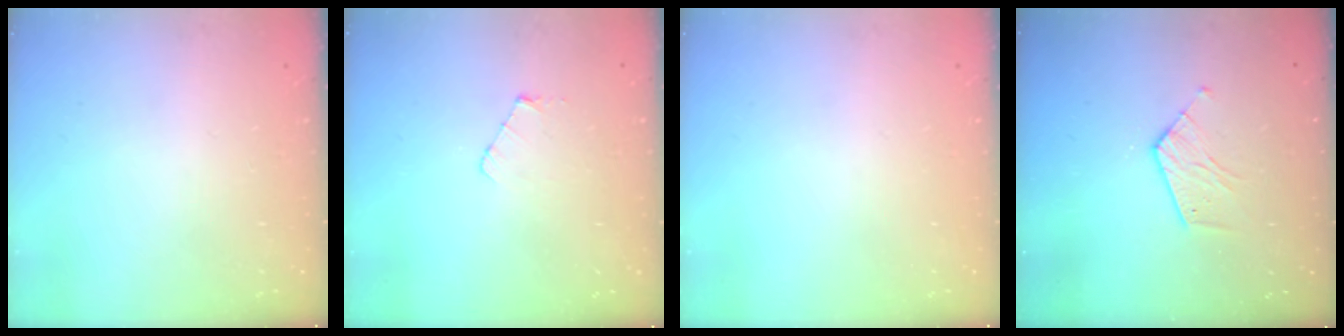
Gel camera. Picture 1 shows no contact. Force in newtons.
{"total": 3.6, "press": 3.6, "slide": 0.4}
{"total": 0.0}
{"total": 7.3, "press": 7.3, "slide": 0.3}